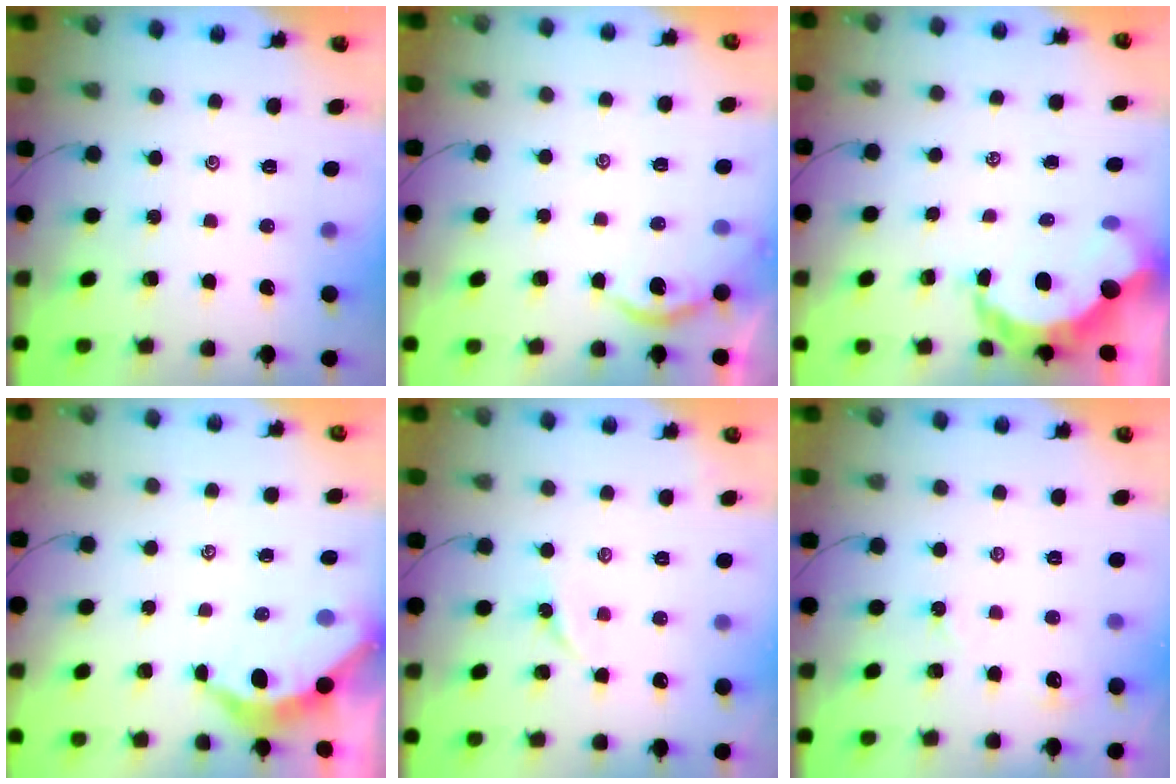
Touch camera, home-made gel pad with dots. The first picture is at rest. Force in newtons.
{"total": 2.7, "press": 2.7, "slide": 0.2}
{"total": 8.9, "press": 8.8, "slide": 0.9}
{"total": 3.7, "press": 3.7, "slide": 0.4}
{"total": 2.7, "press": 2.7, "slide": 0.5}
{"total": 3.2, "press": 3.2, "slide": 0.3}